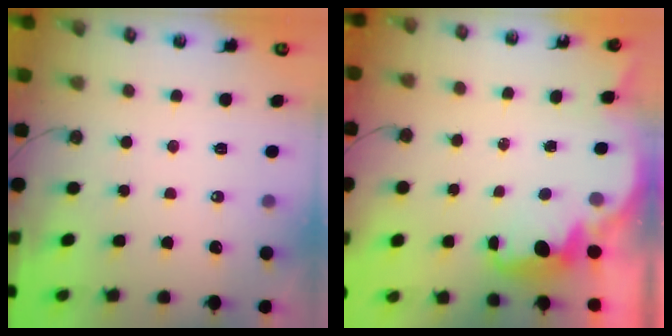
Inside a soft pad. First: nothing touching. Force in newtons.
{"total": 2.7, "press": 2.6, "slide": 0.6}